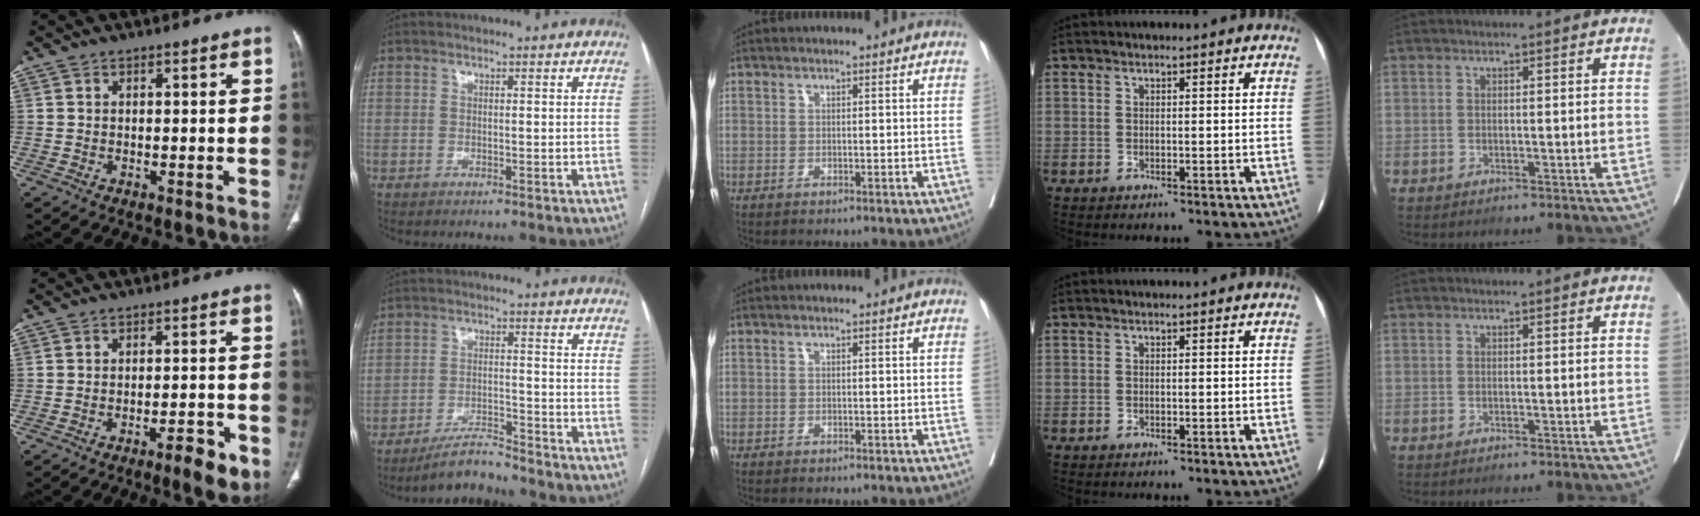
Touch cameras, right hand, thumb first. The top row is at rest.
{"thumb": {"total": 5.7, "force": [-3.3, 1.5, 4.4], "torque": [-0.055, 0.014, -0.044]}, "index": {"total": 5.2, "force": [-5.1, 0.5, 1.3], "torque": [-0.023, -0.009, -0.090]}}